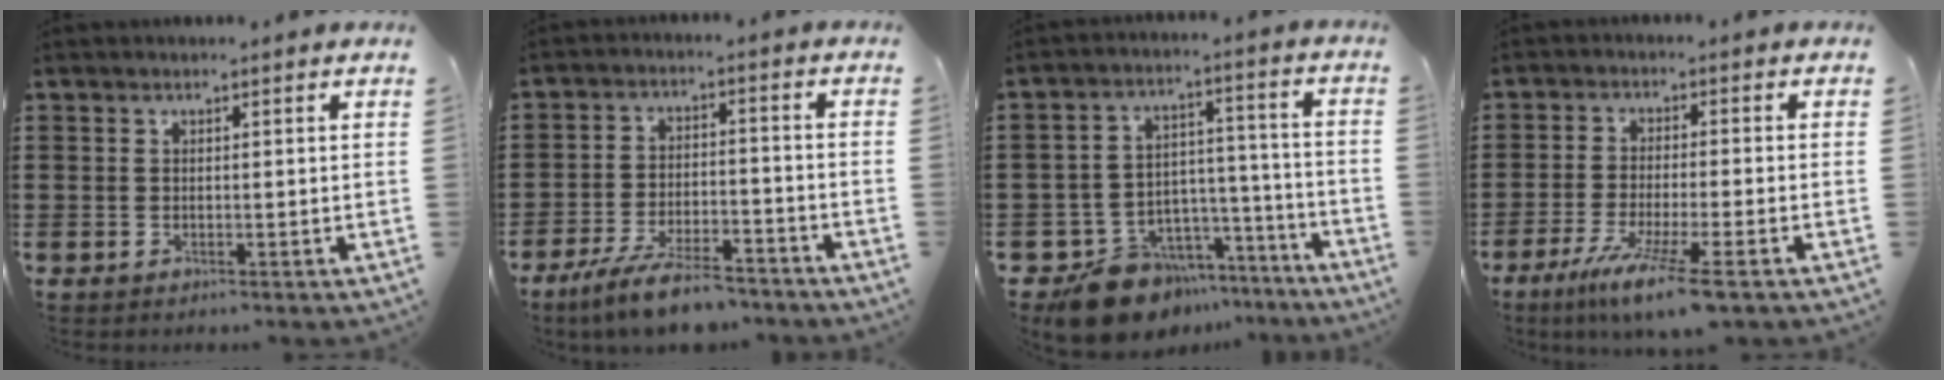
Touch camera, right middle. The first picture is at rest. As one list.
[{"total": 8.2, "force": [-7.0, 1.3, 4.0], "torque": [-0.078, 0.009, -0.132]}, {"total": 11.0, "force": [-9.6, 5.2, 1.8], "torque": [-0.038, 0.048, -0.175]}, {"total": 7.5, "force": [-5.1, 0.0, 5.5], "torque": [-0.105, -0.017, -0.094]}]